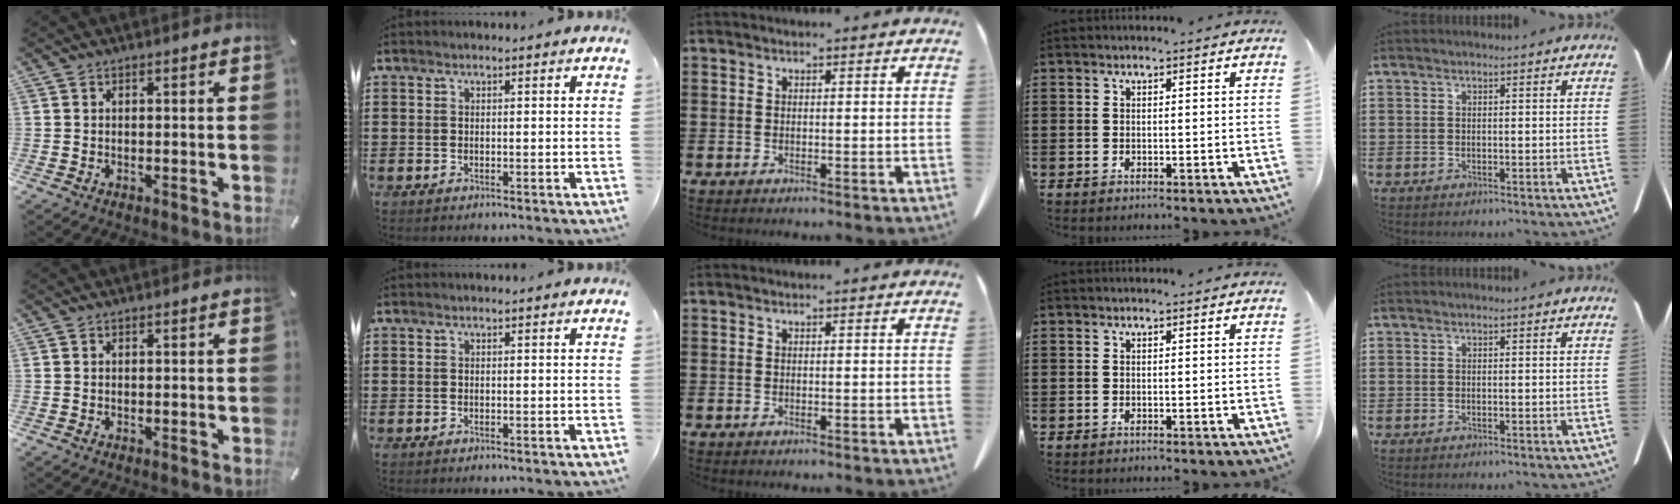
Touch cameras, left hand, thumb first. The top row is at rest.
{}